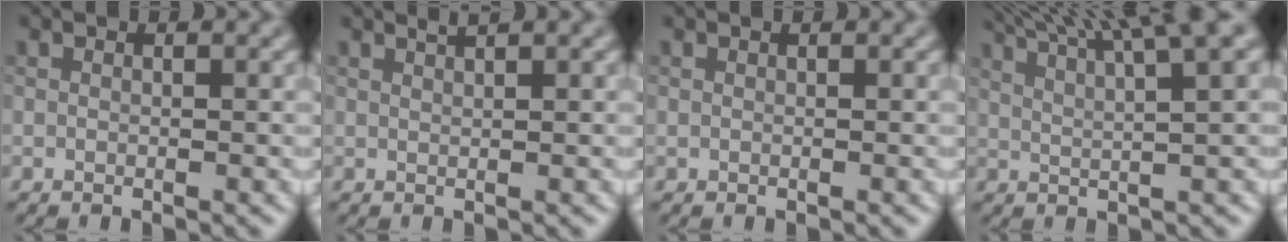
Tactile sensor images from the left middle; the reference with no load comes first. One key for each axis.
{"total": 1.0, "fx": 0.8, "fy": 0.2, "fz": 0.5, "tx": -0.004, "ty": -0.001, "tz": 0.009}
{"total": 0.0}
{"total": 10.4, "fx": 7.5, "fy": 2.2, "fz": 6.9, "tx": -0.084, "ty": 0.043, "tz": 0.073}